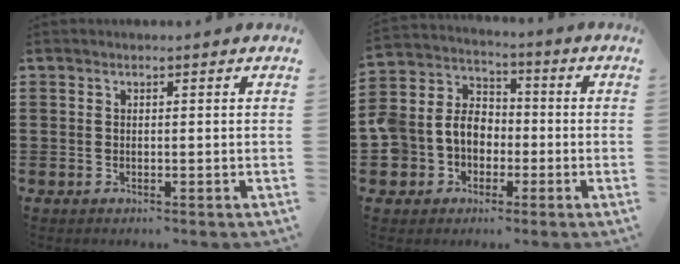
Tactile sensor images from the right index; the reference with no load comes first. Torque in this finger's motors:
{"motor_torque": [1.29, -0.68, 0.55, 0.11]}